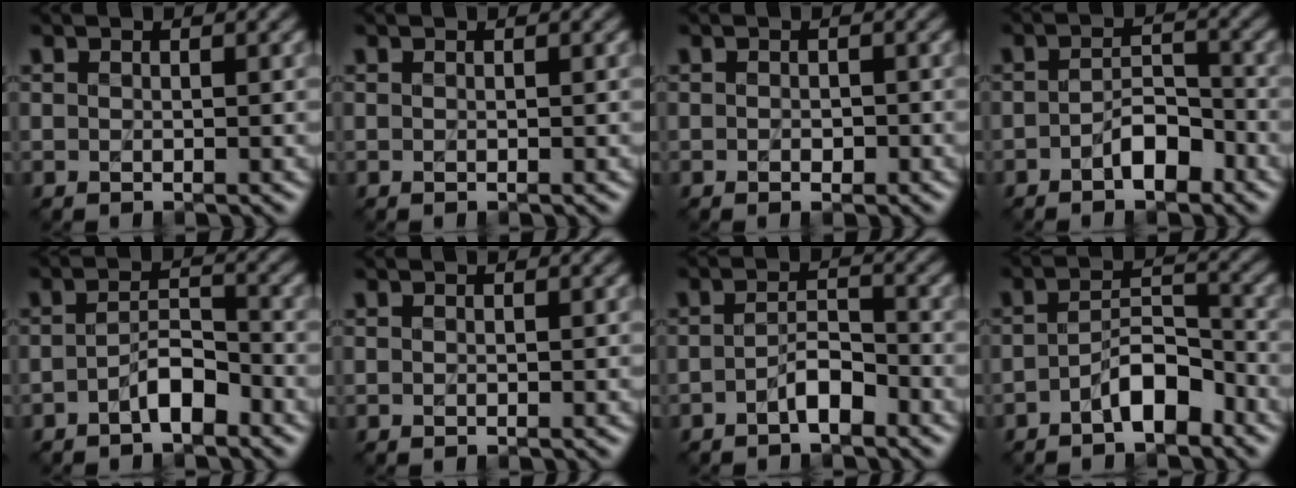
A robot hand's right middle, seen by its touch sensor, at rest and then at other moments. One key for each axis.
{"total": 0.0}
{"total": 0.7, "fx": -0.1, "fy": 0.5, "fz": 0.5, "tx": -0.007, "ty": -0.001, "tz": -0.003}
{"total": 3.0, "fx": -1.6, "fy": 1.4, "fz": 2.1, "tx": -0.031, "ty": 0.011, "tz": -0.031}
{"total": 2.8, "fx": -1.7, "fy": 1.1, "fz": 2.0, "tx": -0.035, "ty": 0.010, "tz": -0.034}
{"total": 0.0}
{"total": 2.4, "fx": -1.4, "fy": 0.9, "fz": 1.7, "tx": -0.030, "ty": 0.008, "tz": -0.028}
{"total": 3.9, "fx": -2.2, "fy": 1.6, "fz": 2.8, "tx": -0.045, "ty": 0.013, "tz": -0.041}